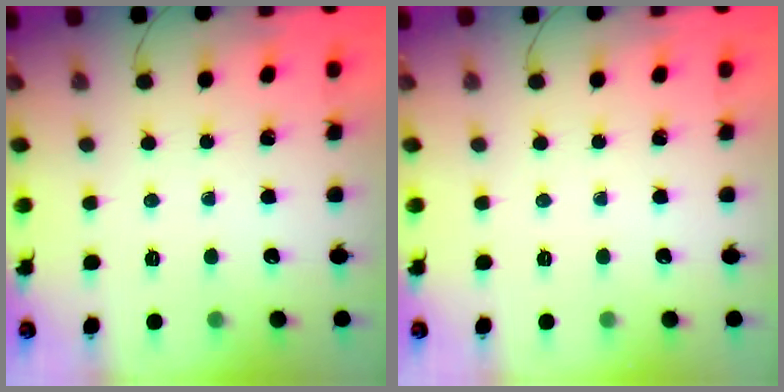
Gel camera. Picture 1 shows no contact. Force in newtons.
{"total": 0.0}